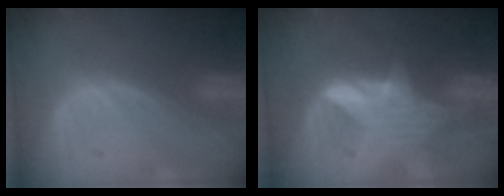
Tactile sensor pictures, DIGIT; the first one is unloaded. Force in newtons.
{"total": 6.1, "press": 5.8, "slide": 2.1}